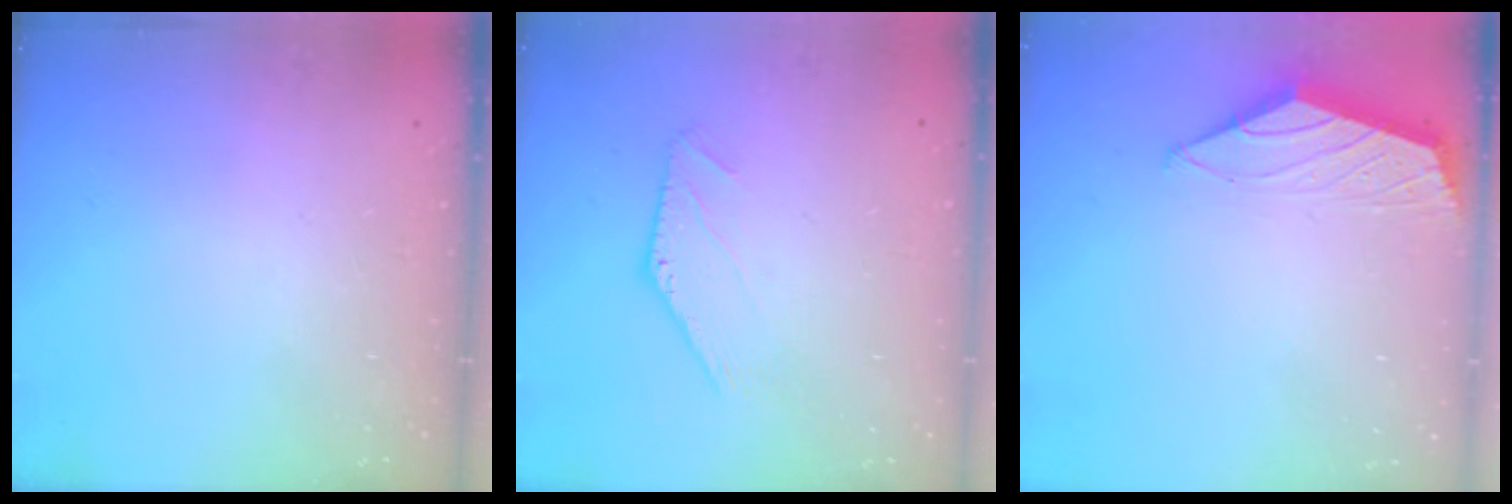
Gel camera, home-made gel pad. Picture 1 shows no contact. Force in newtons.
{"total": 0.0}
{"total": 1.6, "press": 1.5, "slide": 0.4}